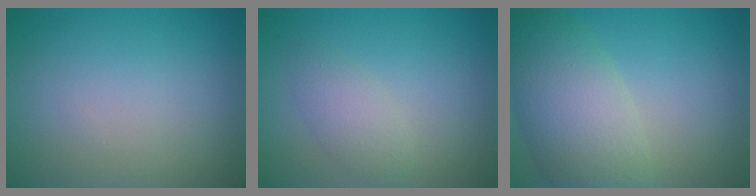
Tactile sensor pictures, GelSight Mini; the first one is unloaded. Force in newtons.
{"total": 2.1, "press": 2.1, "slide": 0.2}
{"total": 7.0, "press": 7.0, "slide": 0.5}